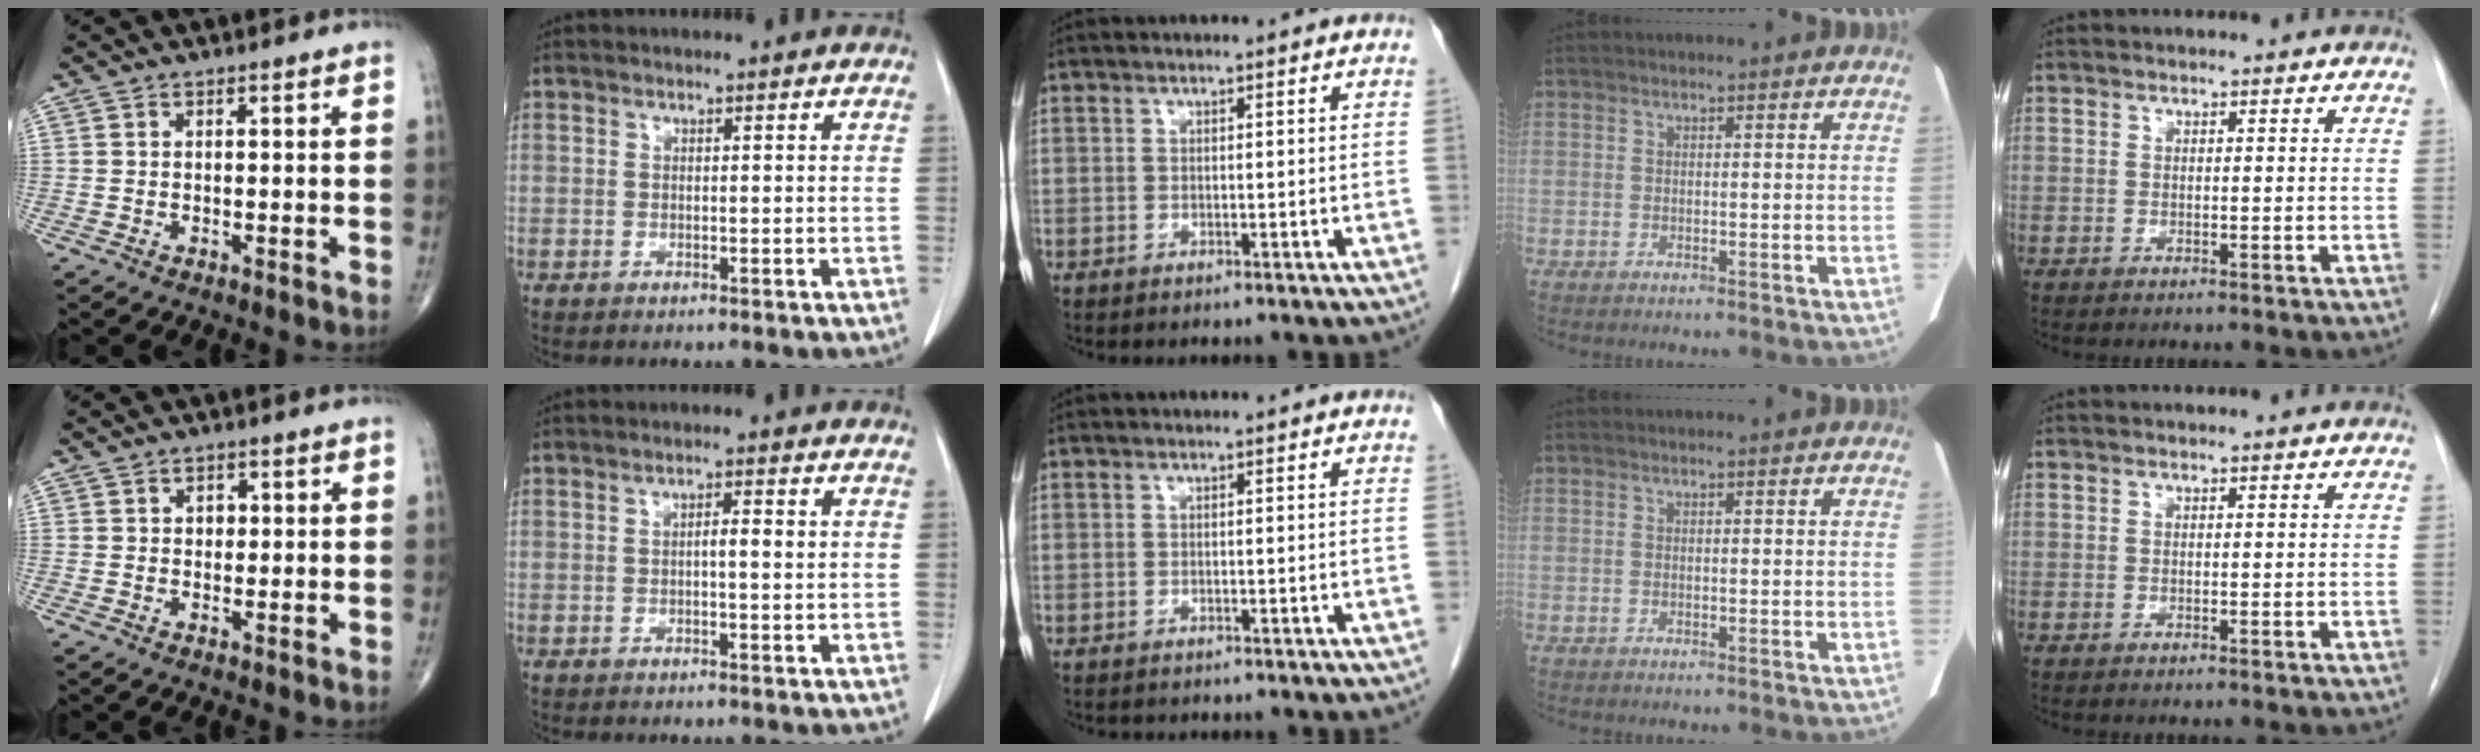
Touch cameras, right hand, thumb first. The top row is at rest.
{"thumb": {"total": 2.0, "force": [0.4, 1.6, 1.1], "torque": [-0.005, 0.001, 0.005]}, "index": {"total": 2.3, "force": [0.1, 0.3, 2.2], "torque": [-0.037, 0.003, 0.001]}, "middle": {"total": 0.6, "force": [-0.6, 0.3, 0.1], "torque": [-0.009, 0.000, -0.009]}}